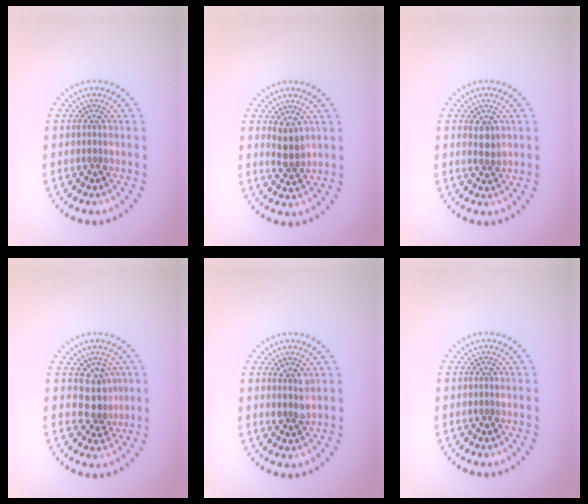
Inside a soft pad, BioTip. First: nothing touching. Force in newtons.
{"total": 1.8, "press": 1.4, "slide": 1.1}
{"total": 1.6, "press": 1.5, "slide": 0.6}
{"total": 3.0, "press": 2.2, "slide": 2.0}
{"total": 1.5, "press": 1.4, "slide": 0.7}
{"total": 0.0}